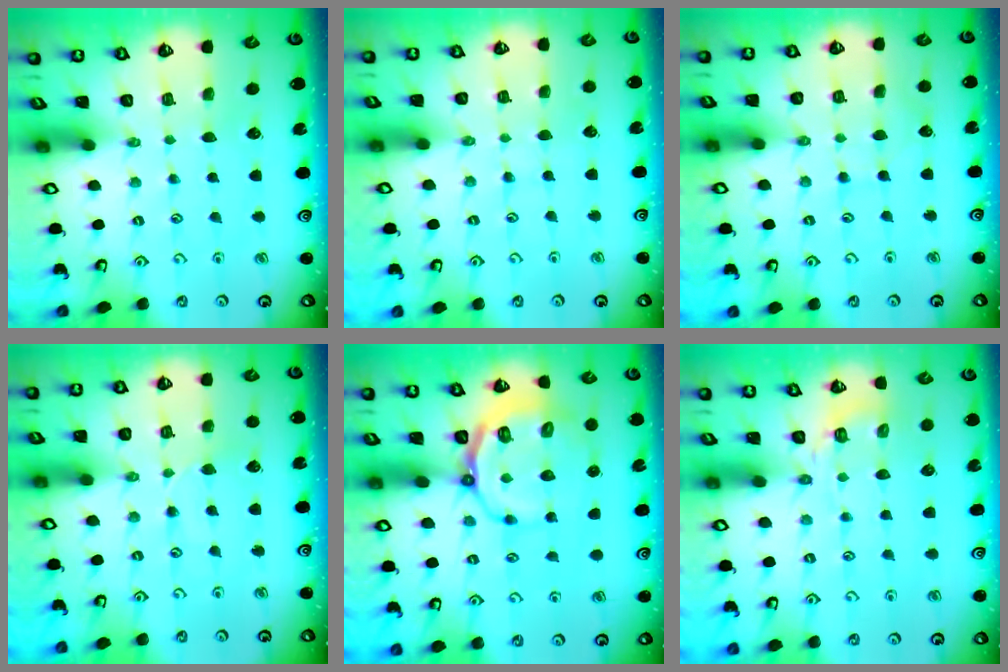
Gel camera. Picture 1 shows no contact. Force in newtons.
{"total": 3.9, "press": 3.8, "slide": 0.4}
{"total": 5.2, "press": 5.1, "slide": 0.6}
{"total": 2.0, "press": 2.0, "slide": 0.2}
{"total": 9.1, "press": 8.6, "slide": 3.0}
{"total": 3.4, "press": 2.9, "slide": 1.7}